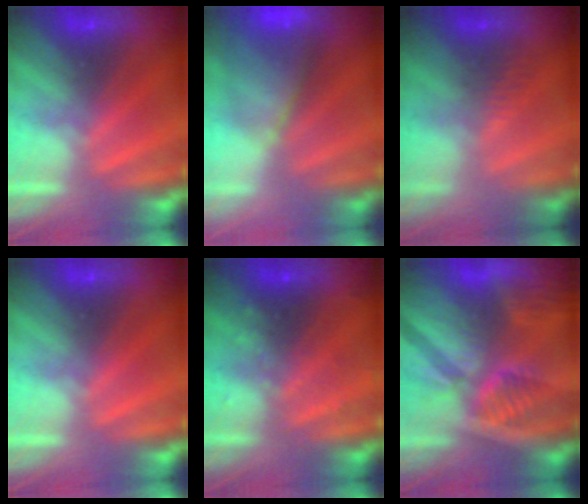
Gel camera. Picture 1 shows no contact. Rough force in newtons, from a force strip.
{"total": 6.7}
{"total": 2.5}
{"total": 0.0}
{"total": 2.4}
{"total": 8.8}